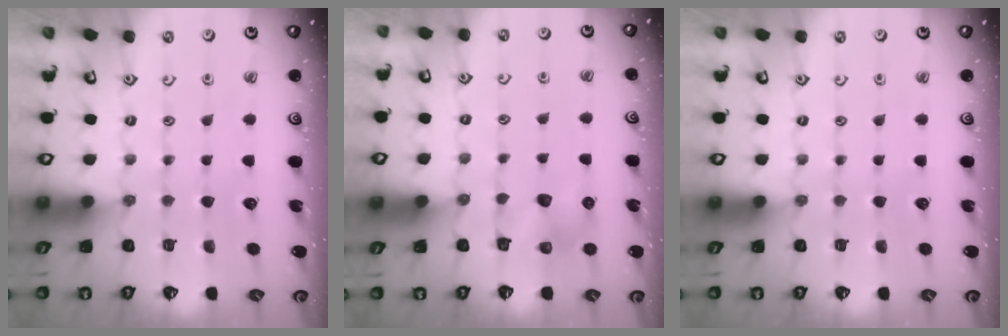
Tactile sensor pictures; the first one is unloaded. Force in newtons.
{"total": 6.4, "press": 6.3, "slide": 0.4}
{"total": 0.0}